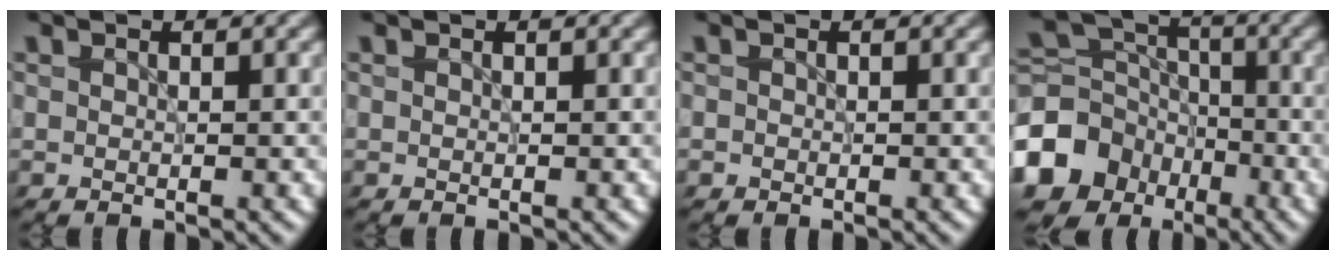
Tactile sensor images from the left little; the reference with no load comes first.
{"total": 0.0}
{"total": 0.0}
{"total": 10.3, "force": [-5.2, 8.2, 3.5], "torque": [-0.099, -0.008, -0.109]}